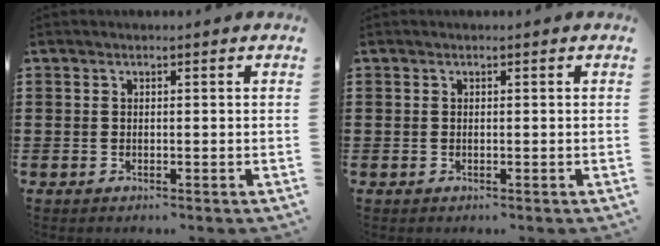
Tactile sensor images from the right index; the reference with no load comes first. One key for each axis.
{"total": 0.0}